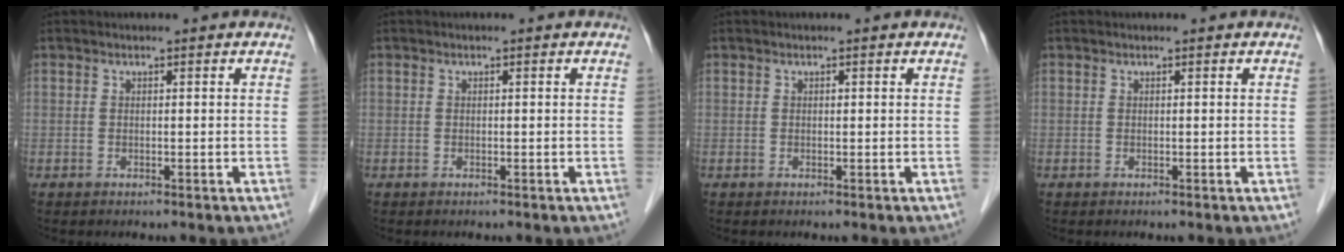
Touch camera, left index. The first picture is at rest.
{"total": 0.0}
{"total": 0.0}
{"total": 0.0}